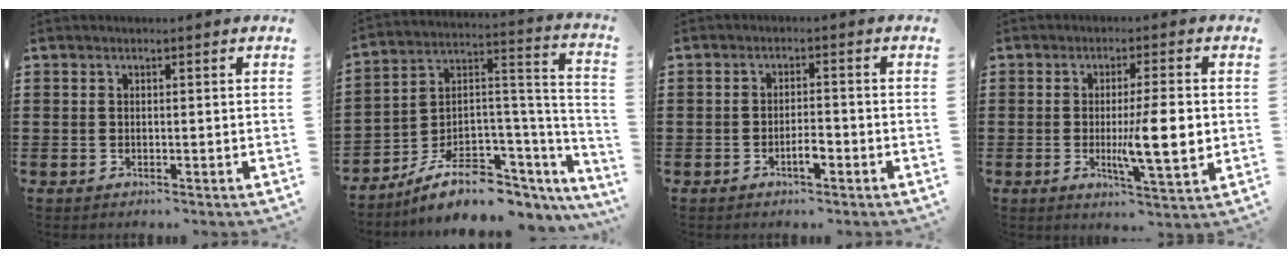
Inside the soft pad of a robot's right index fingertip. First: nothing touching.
{"total": 9.8, "force": [-6.1, 5.4, 5.5], "torque": [-0.107, 0.013, -0.107]}
{"total": 3.0, "force": [-1.4, 0.9, 2.6], "torque": [-0.045, 0.003, -0.025]}
{"total": 8.9, "force": [-0.4, 1.6, 8.8], "torque": [-0.148, -0.012, -0.007]}